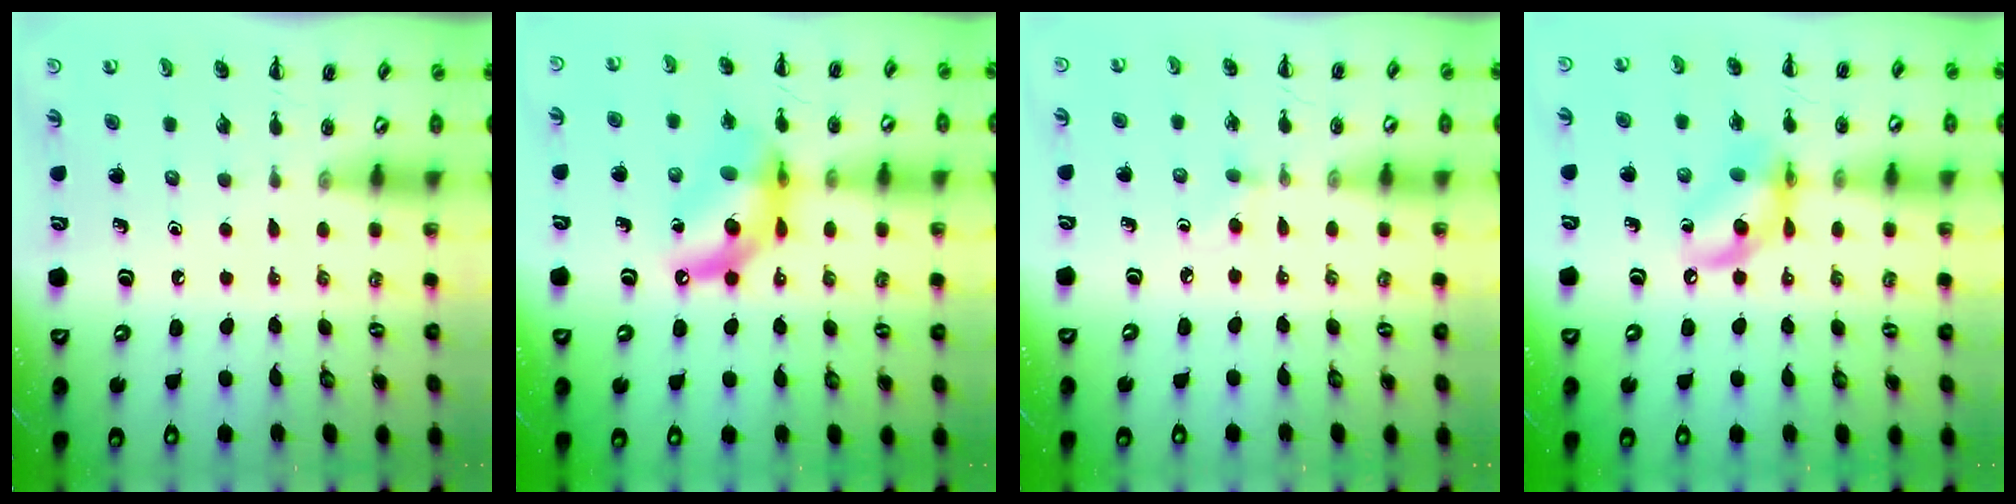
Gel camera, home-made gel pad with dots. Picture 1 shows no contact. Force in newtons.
{"total": 13.1, "press": 12.6, "slide": 3.6}
{"total": 3.9, "press": 3.5, "slide": 1.5}
{"total": 11.4, "press": 11.1, "slide": 2.7}